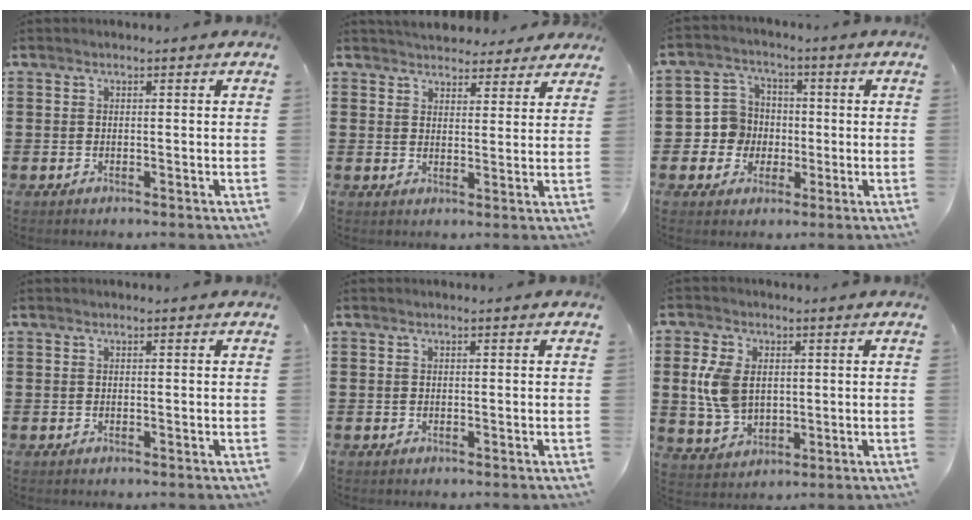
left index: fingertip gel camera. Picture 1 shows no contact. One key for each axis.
{"total": 3.9, "fx": 3.8, "fy": 1.1, "fz": 0.3, "tx": -0.021, "ty": -0.012, "tz": 0.070}
{"total": 5.9, "fx": -0.9, "fy": 5.8, "fz": 0.8, "tx": -0.045, "ty": 0.013, "tz": -0.018}
{"total": 0.0}
{"total": 0.0}
{"total": 7.5, "fx": 1.0, "fy": 5.3, "fz": 5.2, "tx": -0.145, "ty": 0.005, "tz": 0.009}